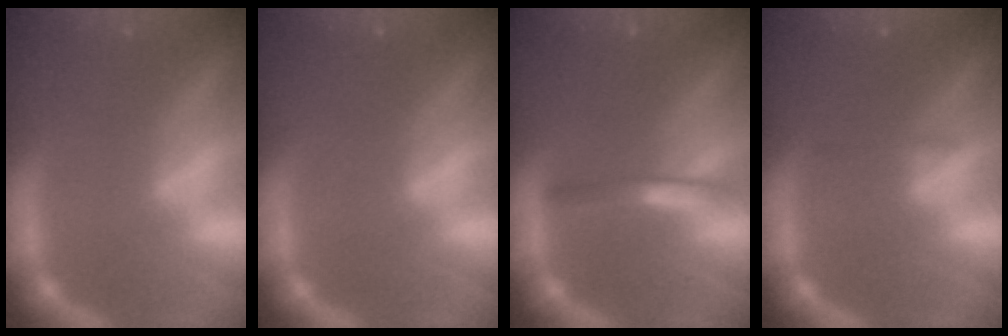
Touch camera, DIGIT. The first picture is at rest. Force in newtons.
{"total": 0.0}
{"total": 2.0}
{"total": 0.9}